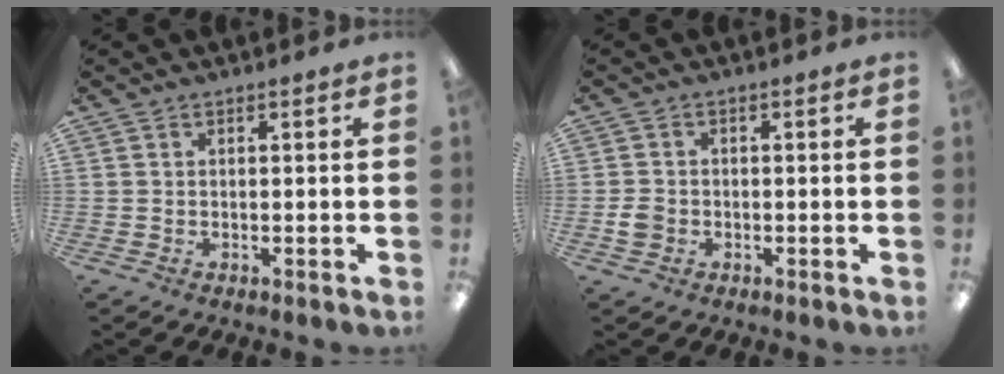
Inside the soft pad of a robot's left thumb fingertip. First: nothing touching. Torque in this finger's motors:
{"motor_torque": [-0.13, 0.16, -0.07, 0.21, 0.01]}